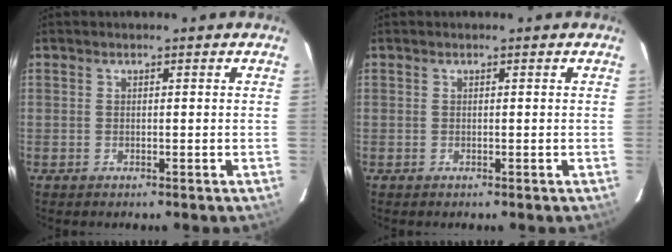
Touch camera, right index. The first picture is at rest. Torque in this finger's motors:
{"motor_torque": [0.01, -0.01, 0.01, 0.00]}